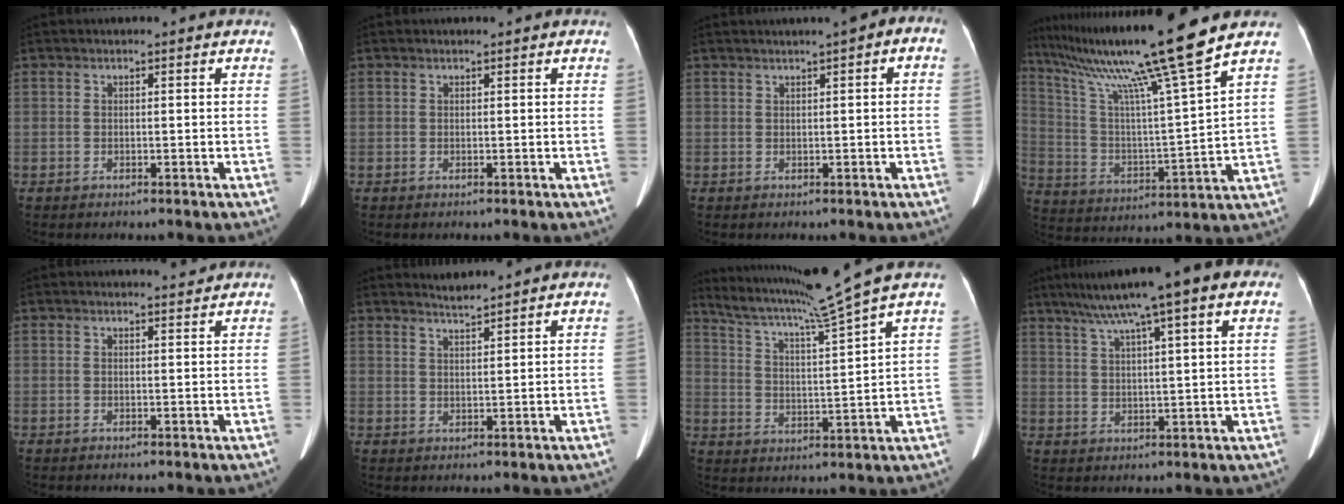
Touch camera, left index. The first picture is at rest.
{"total": 0.0}
{"total": 3.7, "force": [1.2, 0.7, 3.4], "torque": [-0.044, 0.020, 0.012]}
{"total": 19.2, "force": [14.7, -3.0, 12.0], "torque": [-0.215, -0.013, 0.253]}
{"total": 1.1, "force": [1.1, -0.1, -0.1], "torque": [-0.005, -0.009, 0.017]}
{"total": 2.1, "force": [2.1, -0.5, 0.1], "torque": [-0.007, 0.001, 0.044]}
{"total": 11.3, "force": [9.5, -3.4, 5.2], "torque": [-0.095, -0.024, 0.161]}
{"total": 13.7, "force": [8.7, 1.1, 10.4], "torque": [-0.163, 0.047, 0.129]}